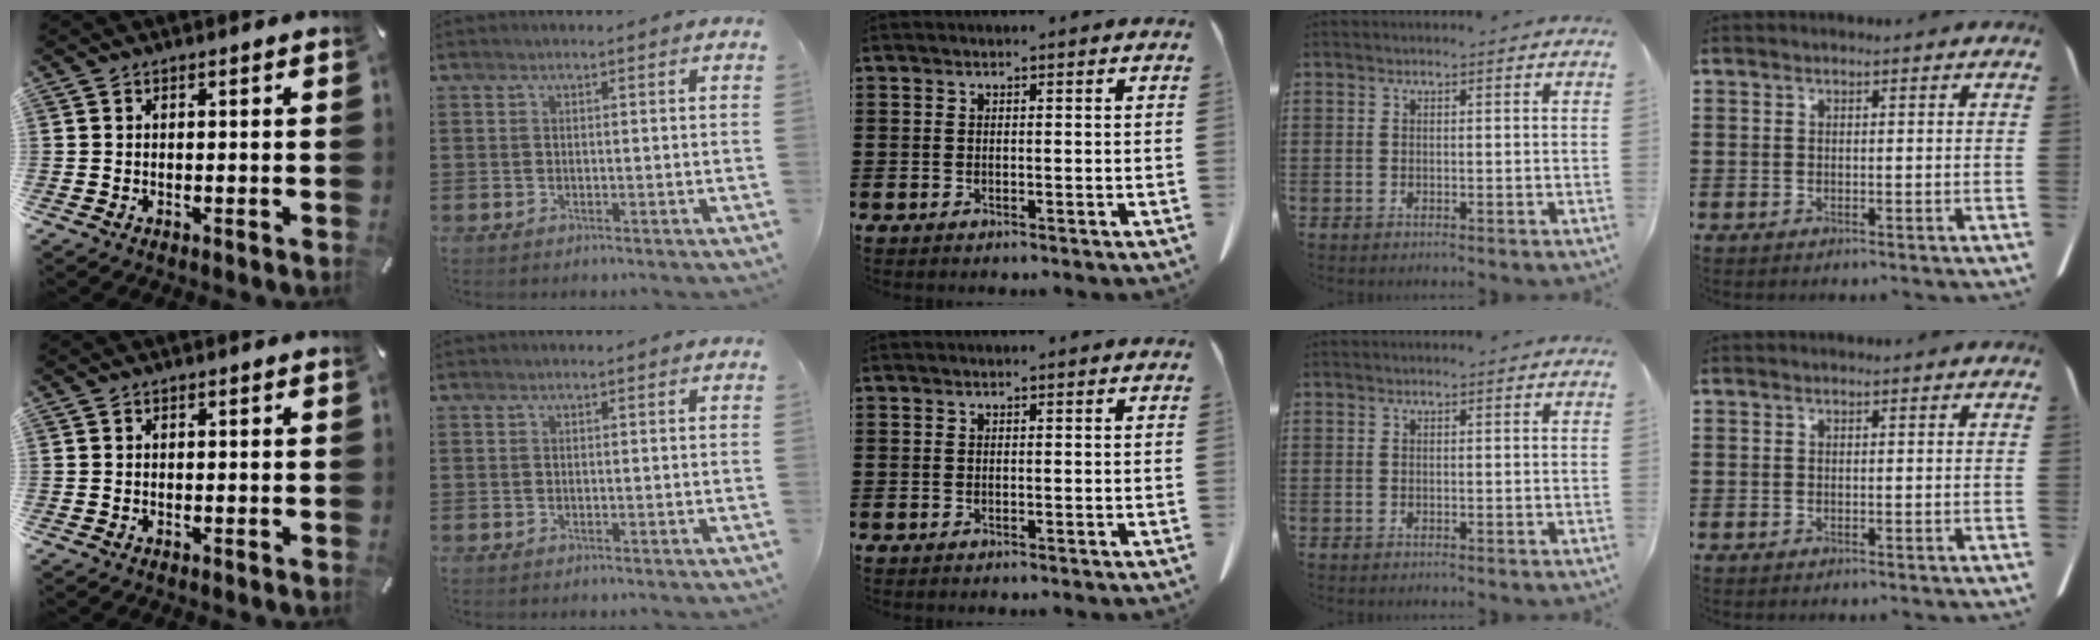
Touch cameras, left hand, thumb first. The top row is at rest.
{}